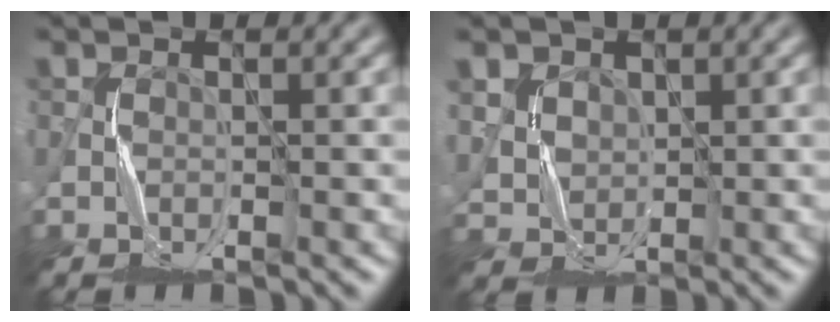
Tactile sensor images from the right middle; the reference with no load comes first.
{"total": 4.9, "force": [2.5, 3.6, 2.2], "torque": [-0.079, 0.008, 0.062]}